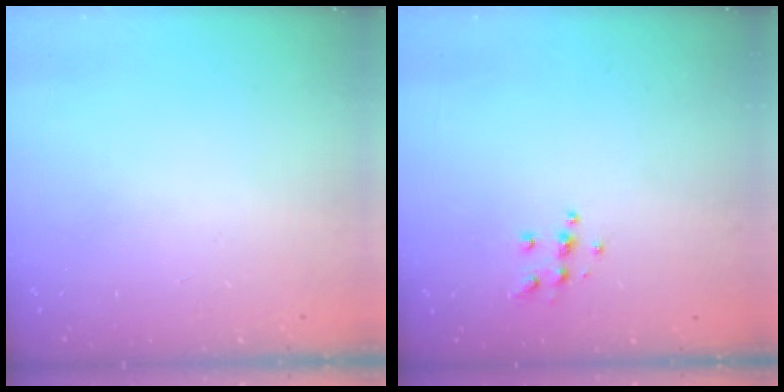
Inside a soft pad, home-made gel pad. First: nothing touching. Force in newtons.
{"total": 5.9, "press": 5.9, "slide": 0.5}